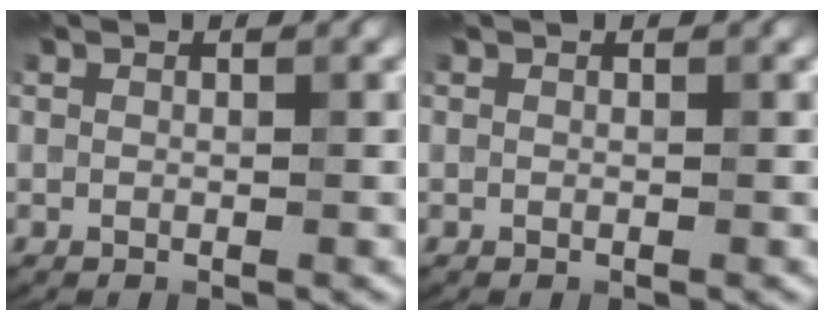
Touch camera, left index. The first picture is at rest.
{"total": 0.0}